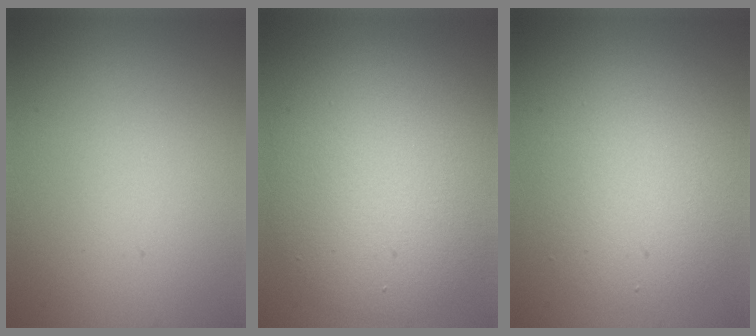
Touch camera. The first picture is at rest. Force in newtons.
{"total": 9.3, "press": 9.3, "slide": 0.7}
{"total": 5.3, "press": 5.3, "slide": 0.3}